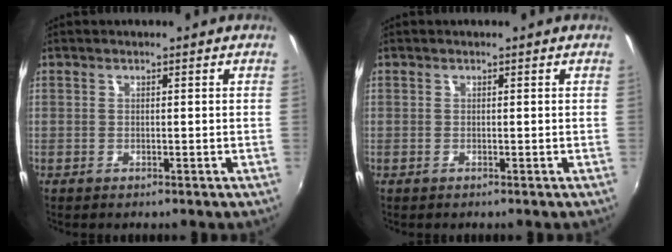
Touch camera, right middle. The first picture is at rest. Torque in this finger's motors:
{"motor_torque": [-0.03, -0.01, 0.00, 0.00]}